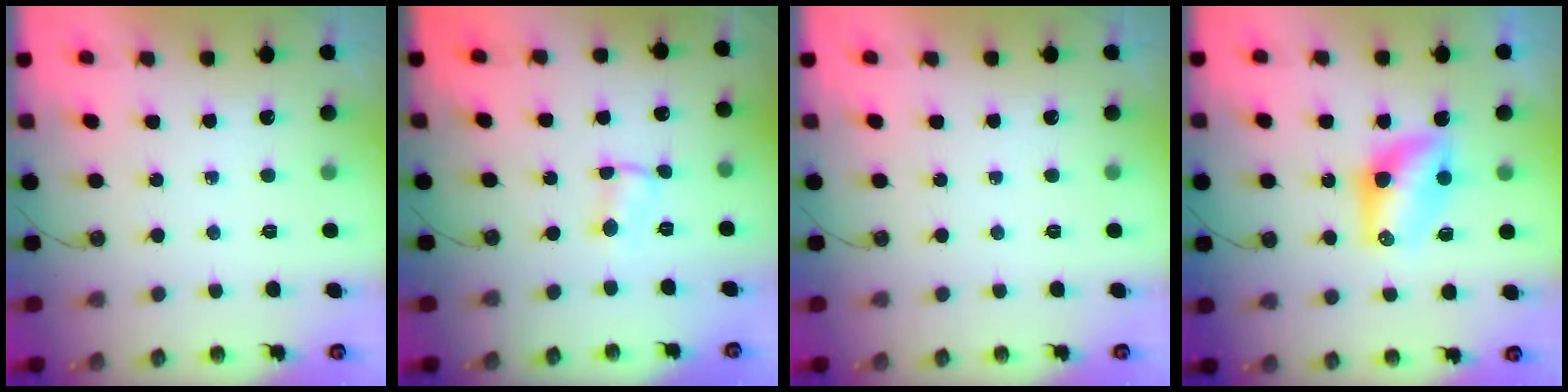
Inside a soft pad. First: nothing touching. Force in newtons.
{"total": 1.4, "press": 1.4, "slide": 0.1}
{"total": 0.0}
{"total": 9.1, "press": 8.6, "slide": 2.9}